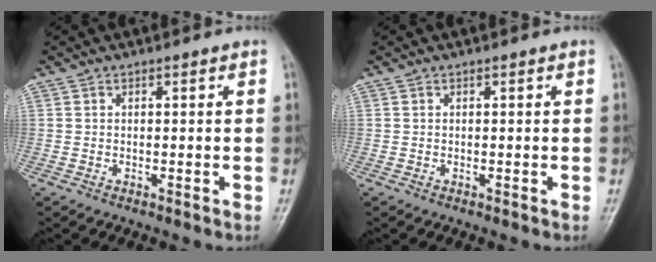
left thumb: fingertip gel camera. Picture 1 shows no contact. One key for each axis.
{"total": 0.0}